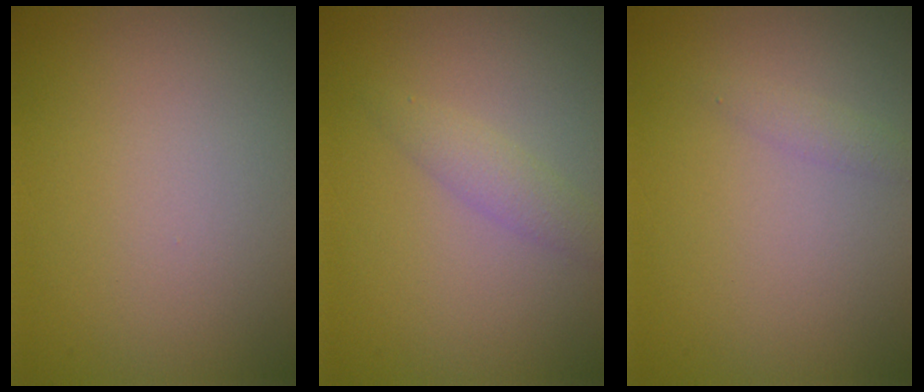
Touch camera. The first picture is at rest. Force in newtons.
{"total": 1.7, "press": 1.7, "slide": 0.1}
{"total": 0.9, "press": 0.9, "slide": 0.1}